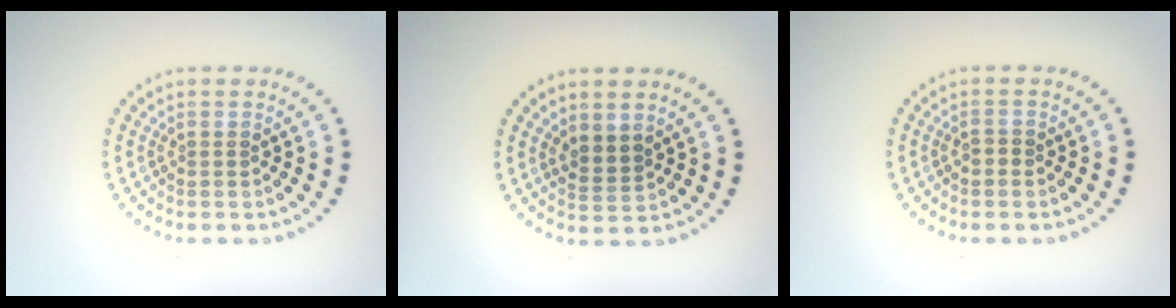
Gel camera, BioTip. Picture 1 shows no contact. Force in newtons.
{"total": 1.8, "press": 1.4, "slide": 1.1}
{"total": 0.7, "press": 0.7, "slide": 0.2}